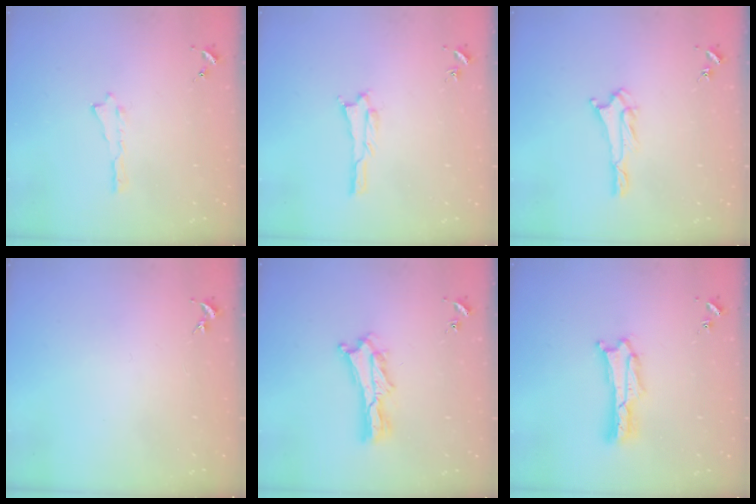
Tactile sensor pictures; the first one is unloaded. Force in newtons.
{"total": 1.1, "press": 1.1, "slide": 0.1}
{"total": 1.7, "press": 1.7, "slide": 0.2}
{"total": 0.0}
{"total": 3.4, "press": 3.4, "slide": 0.3}
{"total": 1.7, "press": 1.7, "slide": 0.3}